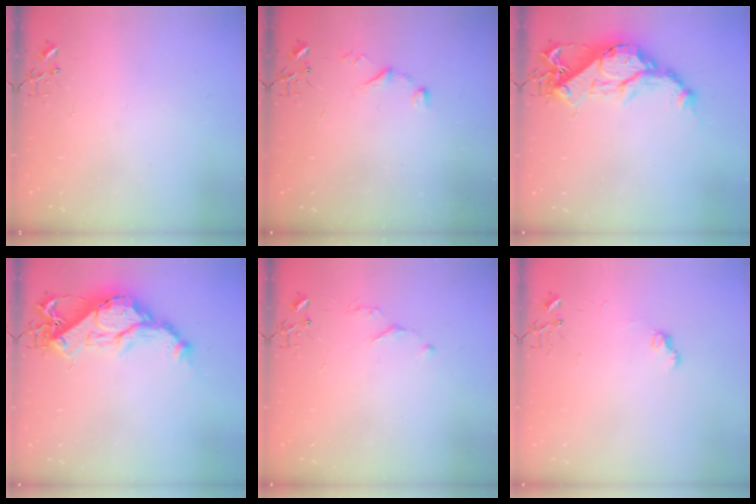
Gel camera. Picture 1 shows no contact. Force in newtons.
{"total": 6.6, "press": 6.6, "slide": 0.5}
{"total": 17.2, "press": 17.1, "slide": 1.3}
{"total": 17.2, "press": 17.1, "slide": 1.3}
{"total": 4.3, "press": 4.3, "slide": 0.7}
{"total": 6.9, "press": 6.9, "slide": 0.7}